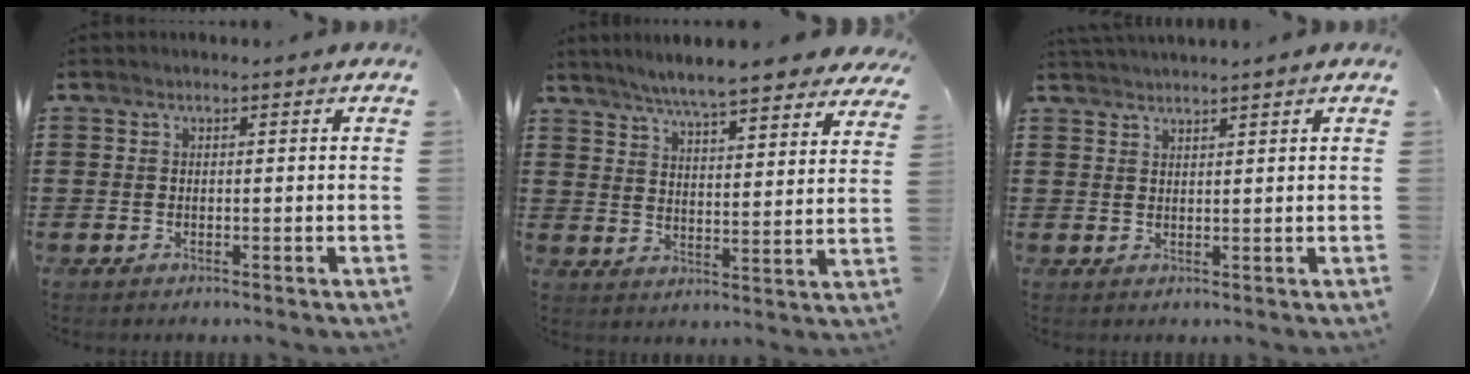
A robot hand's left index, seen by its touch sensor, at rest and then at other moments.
{"total": 6.4, "force": [6.0, -0.1, 2.2], "torque": [-0.070, -0.031, 0.104]}
{"total": 1.9, "force": [1.8, -0.3, 0.3], "torque": [-0.009, -0.001, 0.036]}